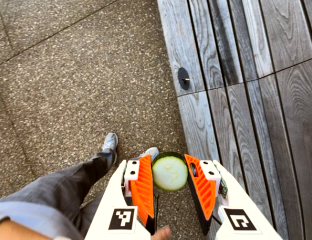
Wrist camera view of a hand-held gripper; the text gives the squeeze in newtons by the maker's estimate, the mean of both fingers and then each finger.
{"total": 10.6, "left": 10.4, "right": 10.8}